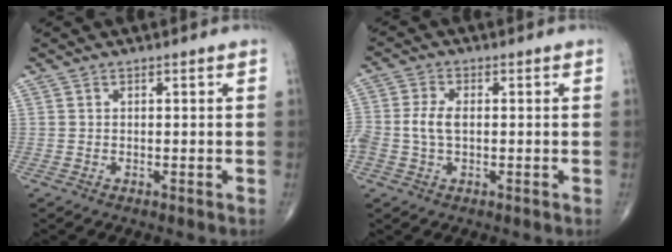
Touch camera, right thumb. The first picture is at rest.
{"total": 4.9, "force": [-0.3, 2.9, 3.9], "torque": [-0.096, 0.010, -0.006]}